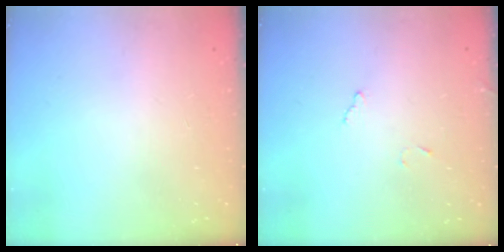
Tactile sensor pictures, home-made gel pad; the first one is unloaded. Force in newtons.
{"total": 7.0, "press": 7.0, "slide": 0.4}